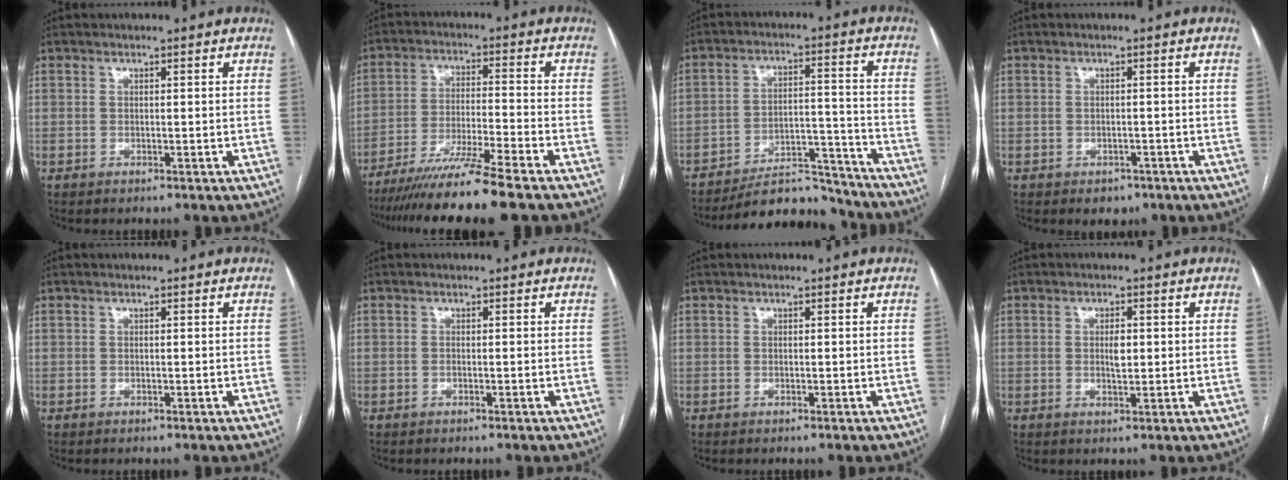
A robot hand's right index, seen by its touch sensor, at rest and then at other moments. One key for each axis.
{"total": 12.8, "fx": -10.4, "fy": -1.9, "fz": 7.2, "tx": -0.110, "ty": -0.033, "tz": -0.175}
{"total": 11.7, "fx": -11.1, "fy": 2.7, "fz": 2.3, "tx": -0.024, "ty": 0.036, "tz": -0.174}
{"total": 2.7, "fx": -1.7, "fy": 1.9, "fz": 1.0, "tx": -0.005, "ty": 0.004, "tz": -0.013}
{"total": 0.0}
{"total": 0.0}
{"total": 0.0}
{"total": 2.6, "fx": 0.3, "fy": 0.9, "fz": 2.4, "tx": -0.041, "ty": -0.001, "tz": 0.005}